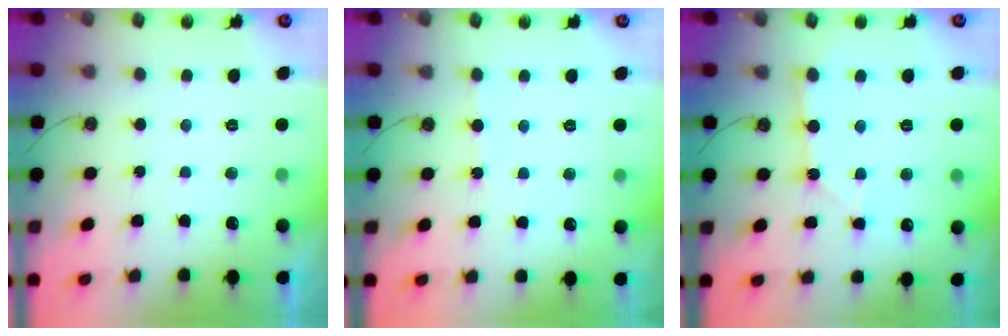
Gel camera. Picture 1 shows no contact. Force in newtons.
{"total": 2.6, "press": 2.6, "slide": 0.3}
{"total": 3.8, "press": 3.8, "slide": 0.3}